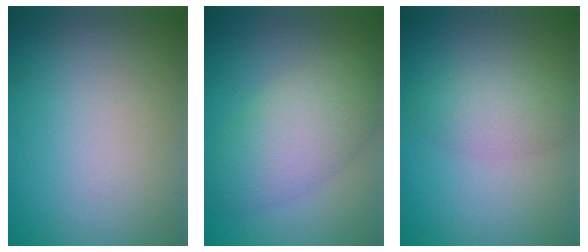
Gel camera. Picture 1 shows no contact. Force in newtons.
{"total": 5.6, "press": 5.5, "slide": 0.2}
{"total": 2.7, "press": 2.7, "slide": 0.1}